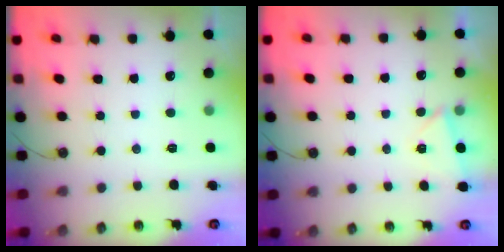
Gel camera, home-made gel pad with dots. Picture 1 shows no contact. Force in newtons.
{"total": 3.4, "press": 3.1, "slide": 1.6}